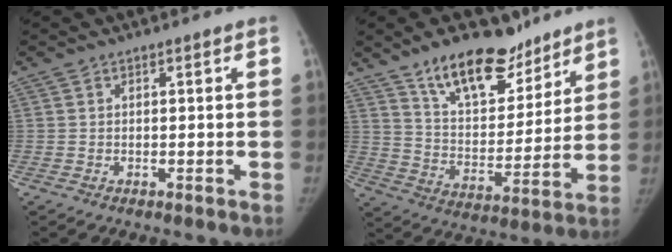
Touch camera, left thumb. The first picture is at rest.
{"total": 17.4, "force": [12.5, 8.3, 8.9], "torque": [-0.087, -0.075, 0.212]}